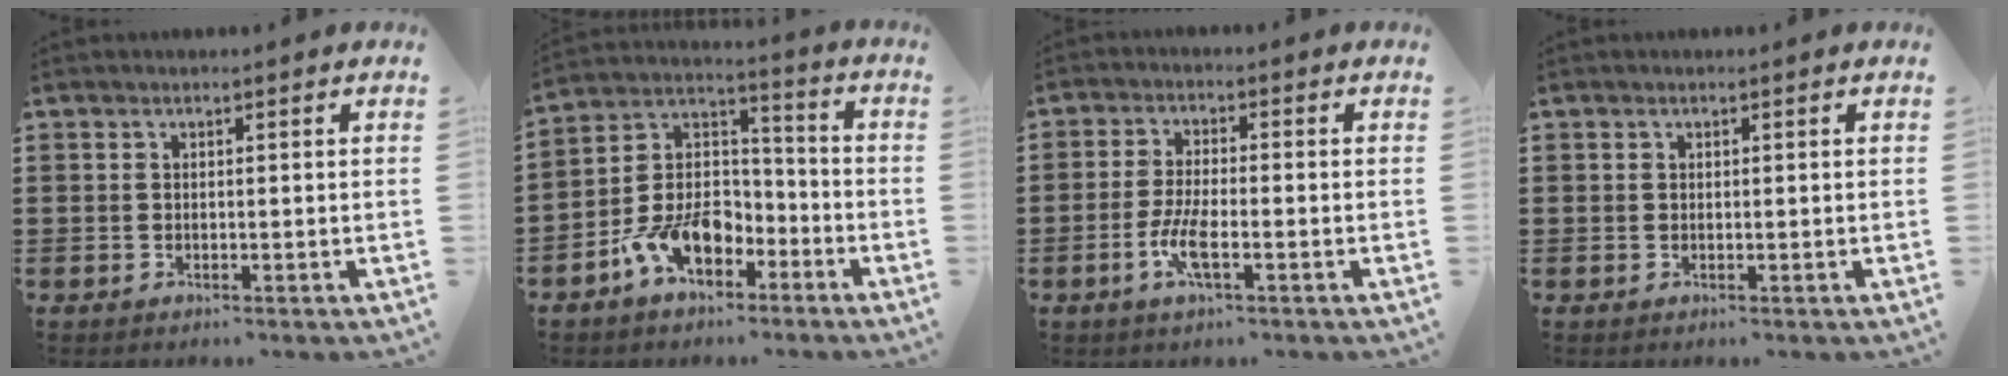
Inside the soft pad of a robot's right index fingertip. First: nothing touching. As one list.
[{"total": 10.5, "force": [-5.9, 6.5, 5.7], "torque": [-0.133, 0.022, -0.114]}, {"total": 4.8, "force": [-2.0, 1.1, 4.3], "torque": [-0.098, -0.009, -0.041]}, {"total": 0.0}]